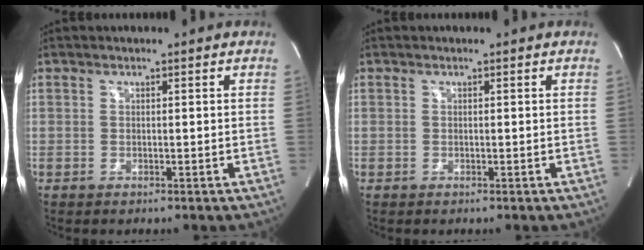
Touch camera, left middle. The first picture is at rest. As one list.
[{"total": 0.0}]